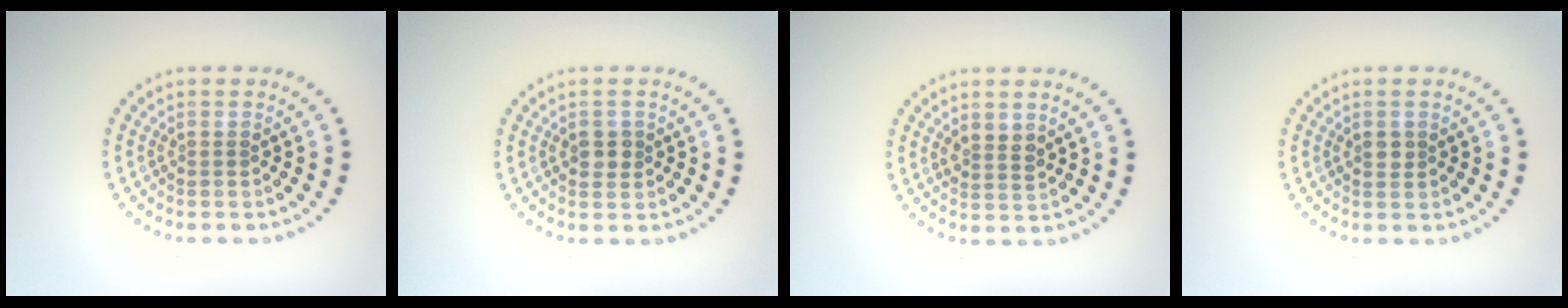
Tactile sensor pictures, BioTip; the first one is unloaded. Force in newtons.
{"total": 1.4, "press": 1.4, "slide": 0.2}
{"total": 1.7, "press": 1.5, "slide": 0.9}
{"total": 1.1, "press": 1.0, "slide": 0.4}